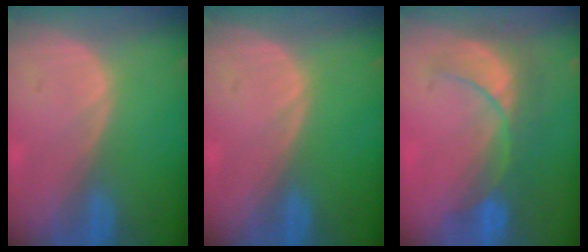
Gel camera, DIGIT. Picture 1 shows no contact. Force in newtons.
{"total": 0.0}
{"total": 7.8, "press": 7.5, "slide": 1.9}